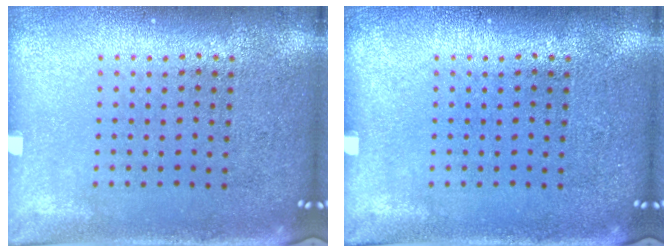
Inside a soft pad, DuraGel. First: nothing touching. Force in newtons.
{"total": 0.0}